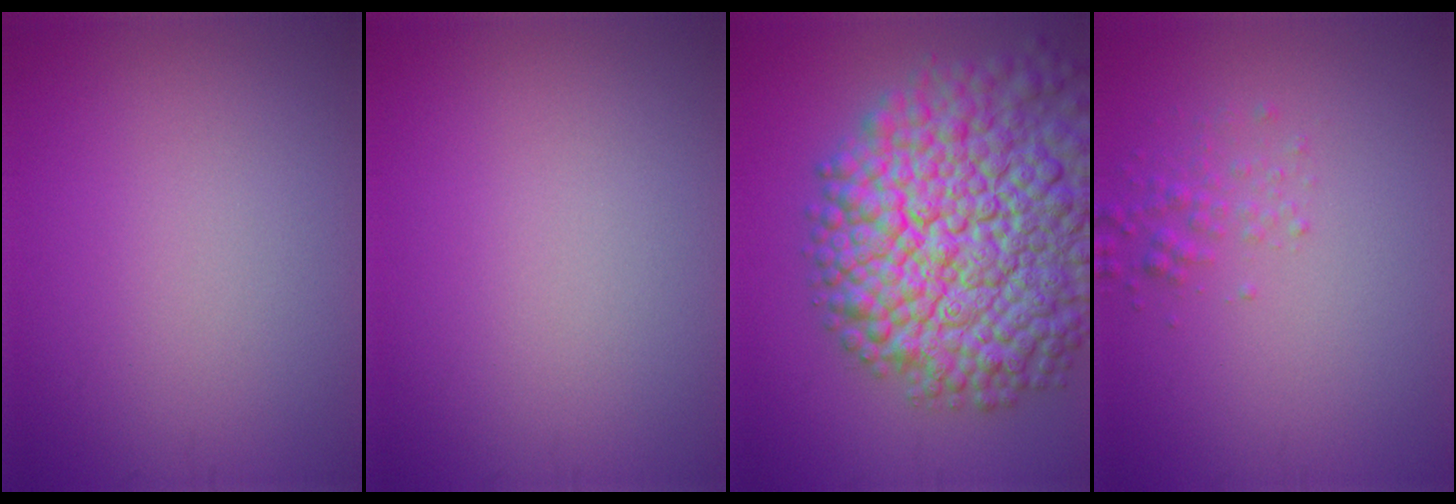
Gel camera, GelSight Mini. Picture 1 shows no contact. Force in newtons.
{"total": 0.0}
{"total": 17.1, "press": 17.1, "slide": 0.8}
{"total": 1.6, "press": 1.6, "slide": 0.1}